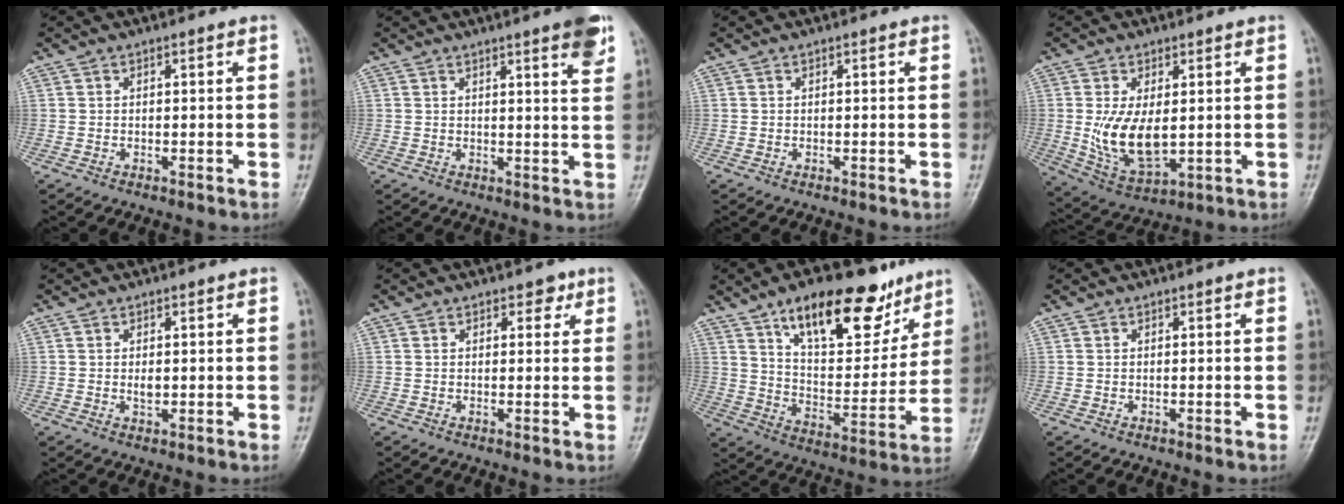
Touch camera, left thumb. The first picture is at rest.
{"total": 5.9, "force": [3.7, 0.7, 4.6], "torque": [-0.051, -0.016, 0.045]}
{"total": 0.0}
{"total": 10.7, "force": [0.4, 5.8, 8.9], "torque": [-0.160, -0.018, 0.025]}
{"total": 1.5, "force": [0.3, 0.9, 1.2], "torque": [-0.017, -0.004, 0.006]}
{"total": 2.2, "force": [1.4, 1.4, 1.0], "torque": [0.004, -0.006, 0.015]}
{"total": 20.9, "force": [13.2, 9.1, 13.4], "torque": [-0.153, -0.060, 0.217]}
{"total": 0.0}